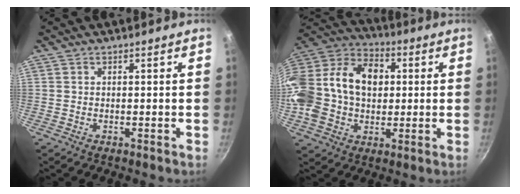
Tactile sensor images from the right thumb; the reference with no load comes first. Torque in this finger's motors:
{"motor_torque": [2.53, 2.47, 1.67, -0.89, 0.24]}